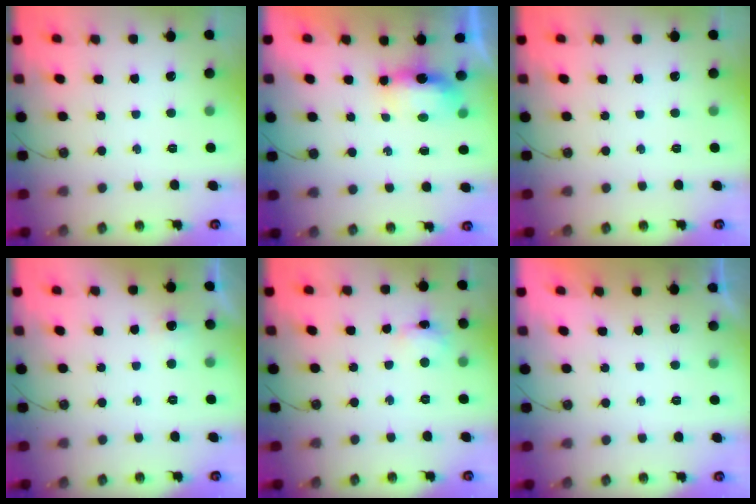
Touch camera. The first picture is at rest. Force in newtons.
{"total": 6.5, "press": 6.1, "slide": 2.3}
{"total": 0.0}
{"total": 3.0, "press": 2.8, "slide": 1.0}
{"total": 3.8, "press": 3.7, "slide": 0.2}
{"total": 0.0}